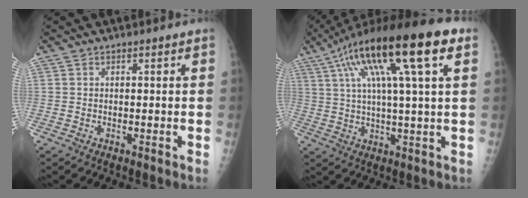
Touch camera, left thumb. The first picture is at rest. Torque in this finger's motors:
{"motor_torque": [0.73, 0.54, 2.02, -0.77, 0.49]}